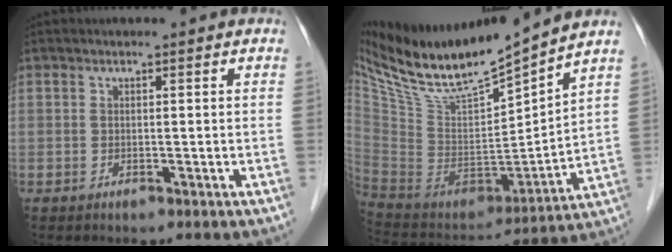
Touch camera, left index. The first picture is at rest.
{"total": 19.4, "force": [16.5, 1.4, 10.1], "torque": [-0.187, -0.008, 0.312]}